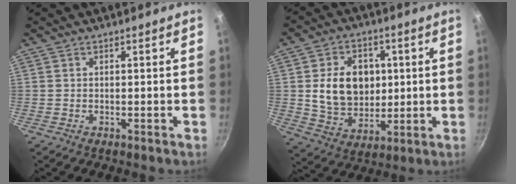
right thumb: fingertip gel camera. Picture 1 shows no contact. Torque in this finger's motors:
{"motor_torque": [1.60, 1.40, 1.03, -0.41, 0.36]}